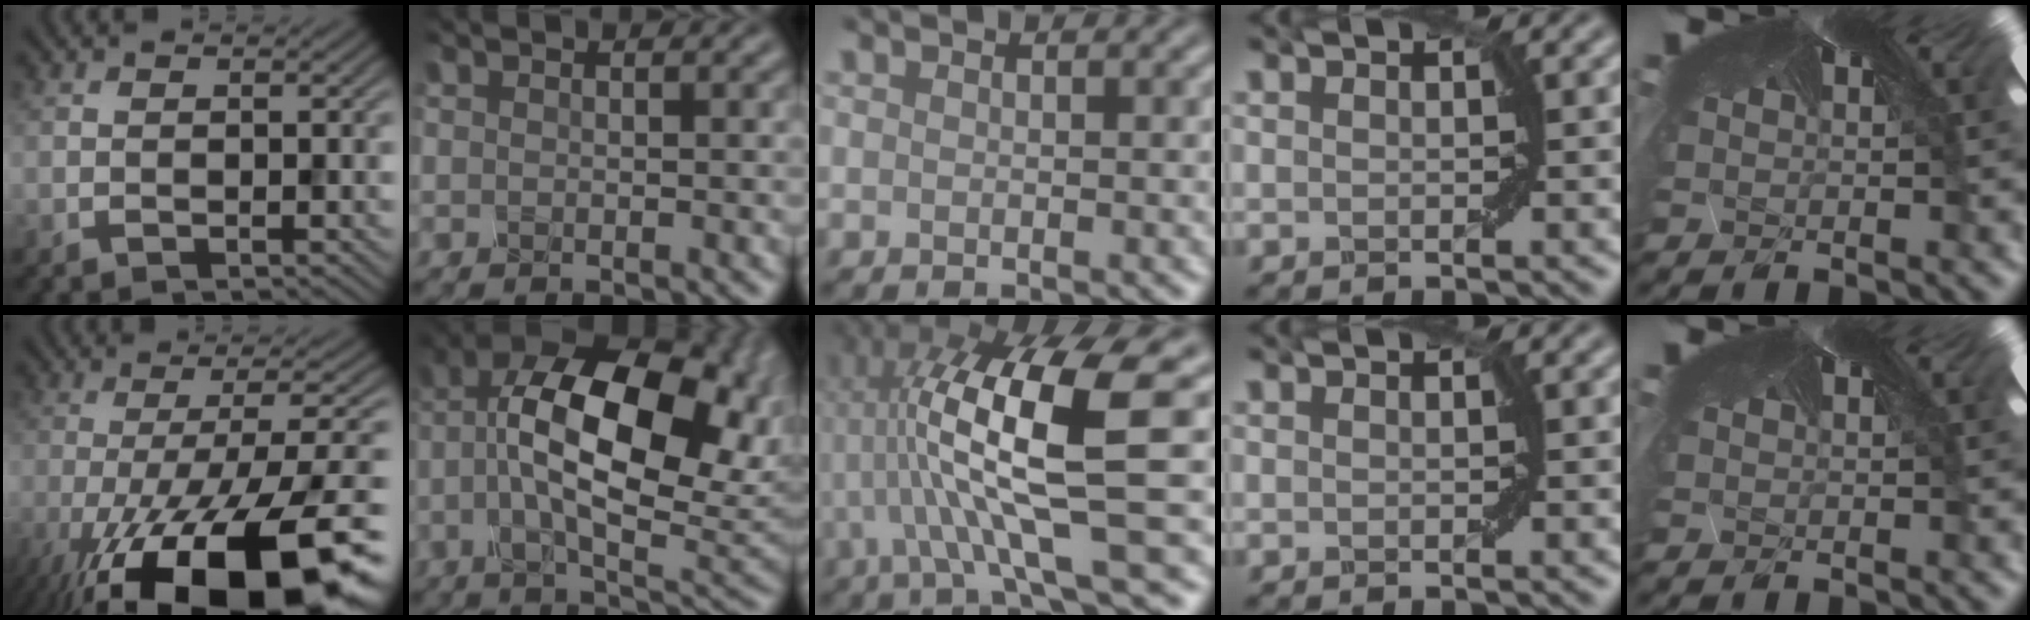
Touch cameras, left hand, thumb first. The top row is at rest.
{"thumb": {"total": 20.0, "force": [-10.0, 6.1, 16.2], "torque": [-0.227, -0.012, -0.158]}, "index": {"total": 15.6, "force": [0.0, 7.9, 13.5], "torque": [-0.207, 0.009, 0.013]}, "middle": {"total": 12.5, "force": [1.1, 2.0, 12.2], "torque": [-0.219, 0.011, 0.047]}}